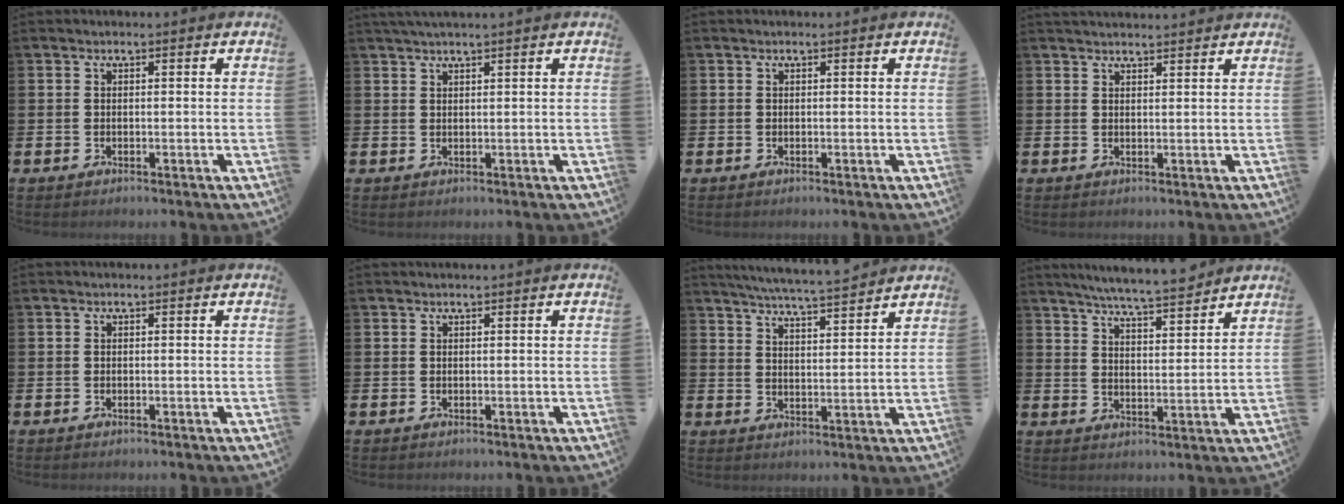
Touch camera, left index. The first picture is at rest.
{"total": 1.3, "force": [1.2, -0.3, 0.5], "torque": [-0.013, 0.002, 0.022]}
{"total": 0.0}
{"total": 2.0, "force": [2.0, 0.2, 0.1], "torque": [0.006, -0.011, 0.034]}
{"total": 0.0}
{"total": 0.0}
{"total": 5.8, "force": [5.6, -0.5, 1.1], "torque": [-0.033, -0.038, 0.097]}
{"total": 6.2, "force": [6.0, -0.2, 1.4], "torque": [-0.040, -0.040, 0.104]}